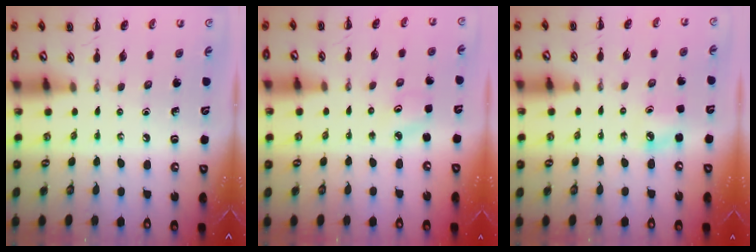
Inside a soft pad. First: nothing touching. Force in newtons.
{"total": 2.3, "press": 2.2, "slide": 0.6}
{"total": 4.1, "press": 4.0, "slide": 1.0}